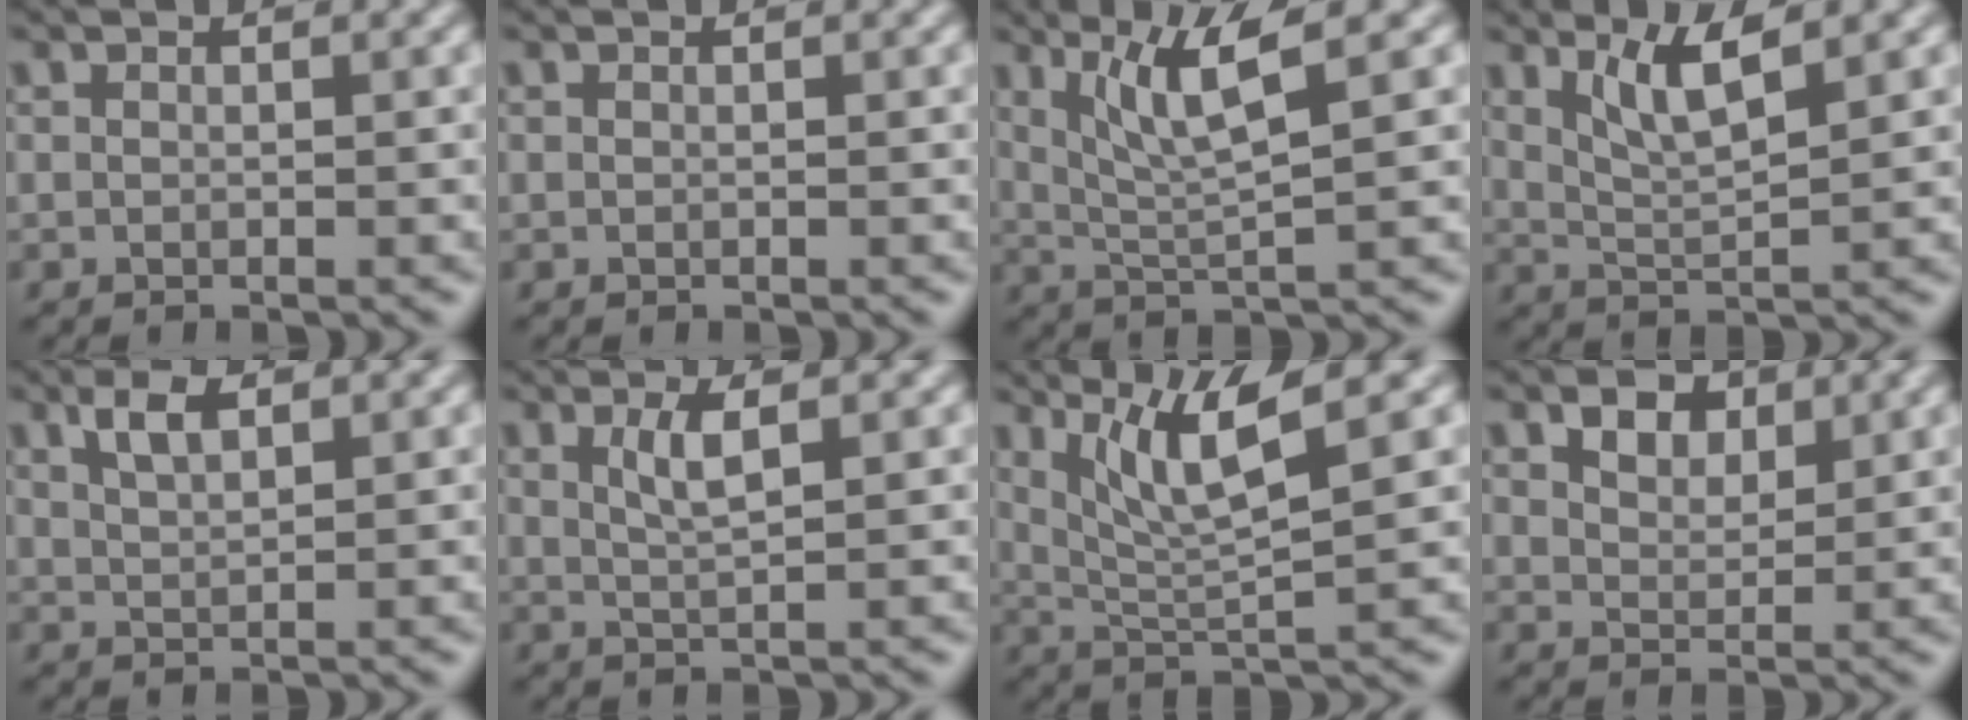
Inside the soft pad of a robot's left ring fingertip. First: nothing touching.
{"total": 0.0}
{"total": 5.1, "force": [2.2, 0.7, 4.6], "torque": [-0.093, -0.003, 0.048]}
{"total": 3.8, "force": [2.2, 0.7, 3.0], "torque": [-0.056, -0.005, 0.046]}
{"total": 2.6, "force": [1.6, 0.9, 1.8], "torque": [-0.037, 0.002, 0.032]}
{"total": 2.4, "force": [1.0, 0.6, 2.1], "torque": [-0.040, -0.002, 0.018]}
{"total": 5.8, "force": [2.8, 0.9, 5.0], "torque": [-0.098, -0.004, 0.057]}
{"total": 2.9, "force": [1.9, 1.6, 1.5], "torque": [-0.033, 0.003, 0.031]}